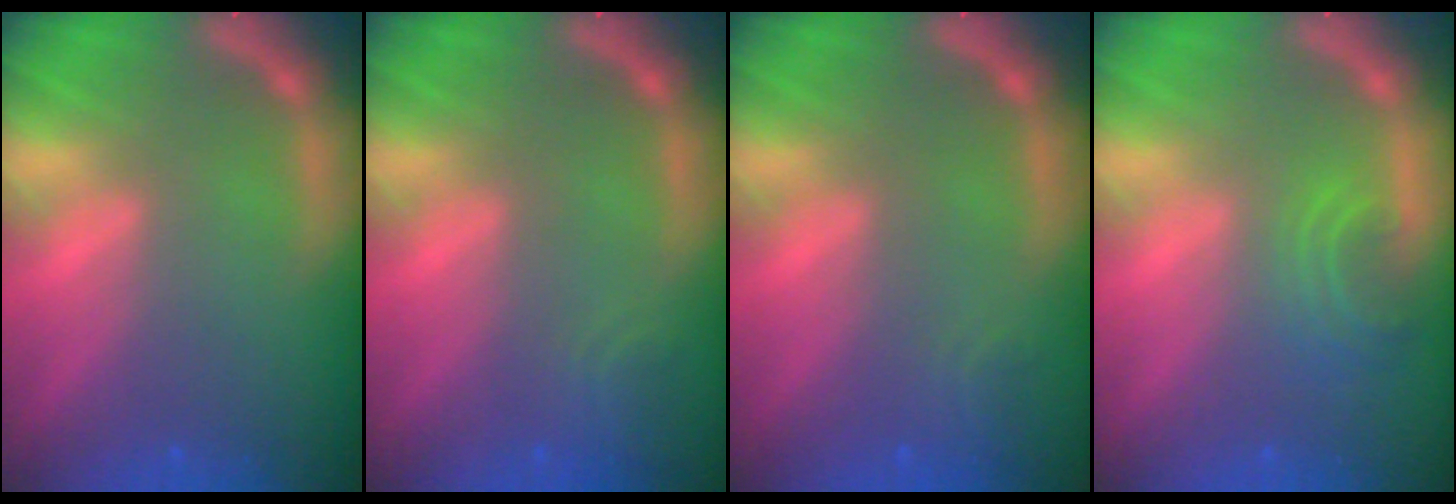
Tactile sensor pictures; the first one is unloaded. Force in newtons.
{"total": 1.9}
{"total": 1.4}
{"total": 2.9}